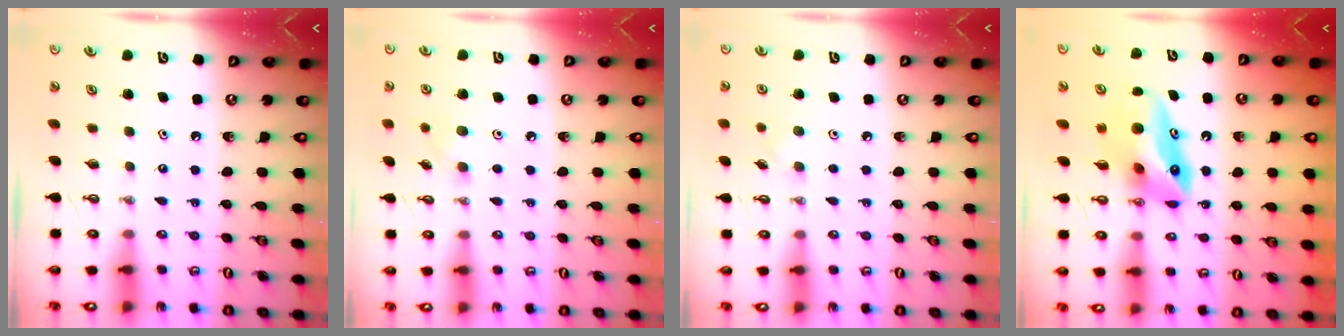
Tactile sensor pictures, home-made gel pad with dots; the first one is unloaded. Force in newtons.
{"total": 5.6, "press": 5.4, "slide": 1.5}
{"total": 4.9, "press": 4.7, "slide": 1.3}
{"total": 9.7, "press": 9.6, "slide": 1.4}